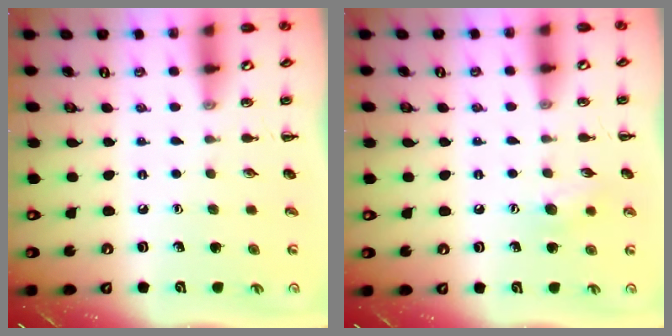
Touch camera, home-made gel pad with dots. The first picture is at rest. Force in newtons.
{"total": 6.8, "press": 6.7, "slide": 1.1}